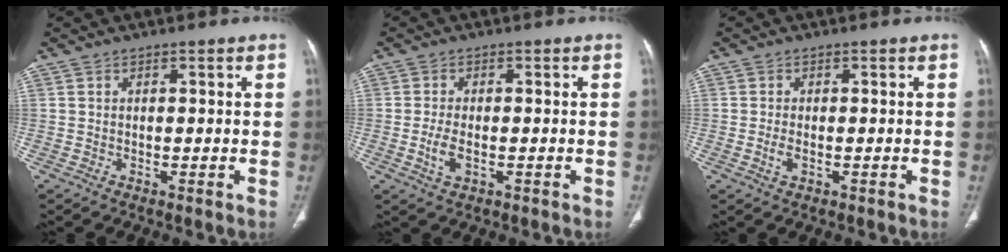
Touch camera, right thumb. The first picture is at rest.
{"total": 4.0, "force": [-1.0, 2.1, 3.3], "torque": [-0.071, 0.000, -0.017]}
{"total": 2.2, "force": [-0.6, 1.1, 1.8], "torque": [-0.043, 0.000, -0.011]}